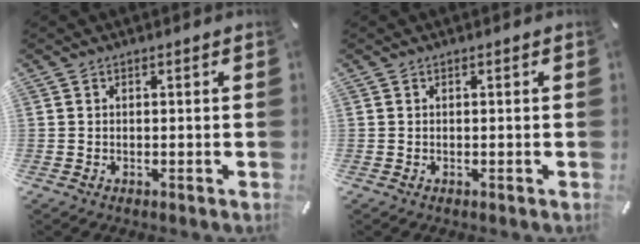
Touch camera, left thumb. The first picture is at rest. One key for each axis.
{"total": 0.0}